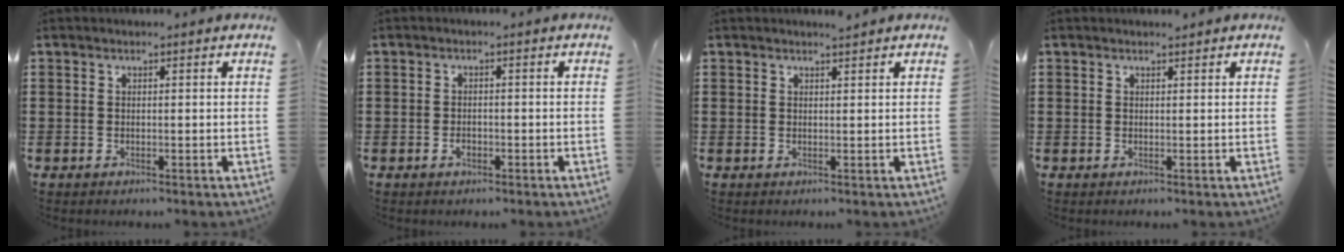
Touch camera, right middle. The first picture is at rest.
{"total": 1.3, "force": [-0.8, 0.7, 0.8], "torque": [-0.020, -0.004, -0.014]}
{"total": 0.6, "force": [0.6, -0.2, 0.0], "torque": [-0.009, 0.001, 0.012]}
{"total": 0.0}